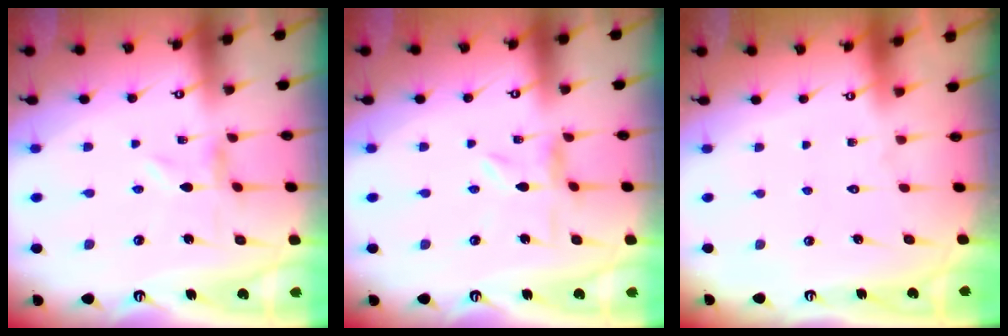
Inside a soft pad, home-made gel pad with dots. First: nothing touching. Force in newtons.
{"total": 2.2, "press": 2.2, "slide": 0.2}
{"total": 1.7, "press": 1.7, "slide": 0.1}